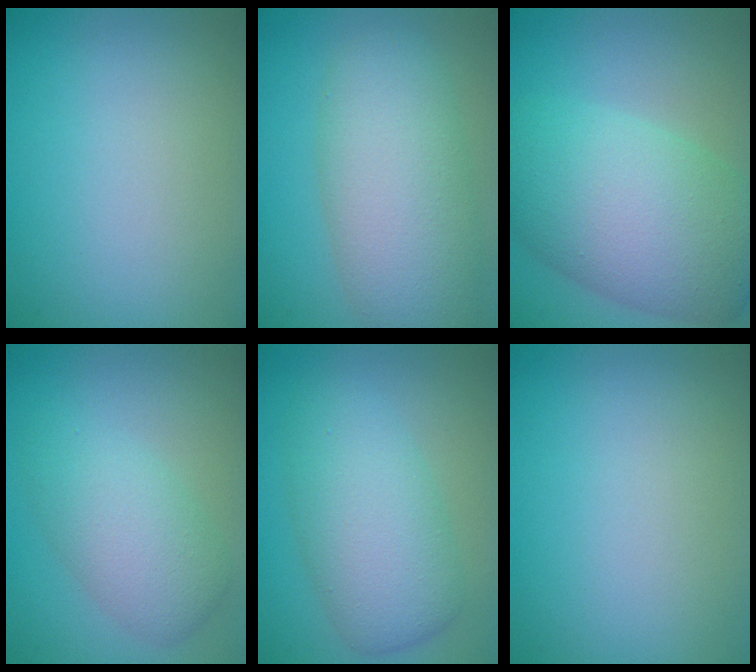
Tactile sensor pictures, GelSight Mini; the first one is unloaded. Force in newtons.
{"total": 7.7, "press": 7.7, "slide": 0.6}
{"total": 10.3, "press": 10.3, "slide": 0.5}
{"total": 4.5, "press": 4.5, "slide": 0.2}
{"total": 6.1, "press": 6.1, "slide": 0.2}
{"total": 0.0}